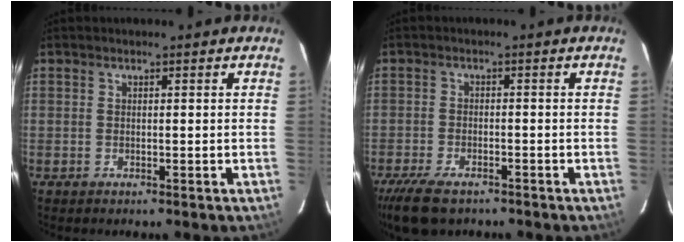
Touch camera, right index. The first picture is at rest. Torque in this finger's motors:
{"motor_torque": [0.35, -0.39, 0.21, 0.07]}